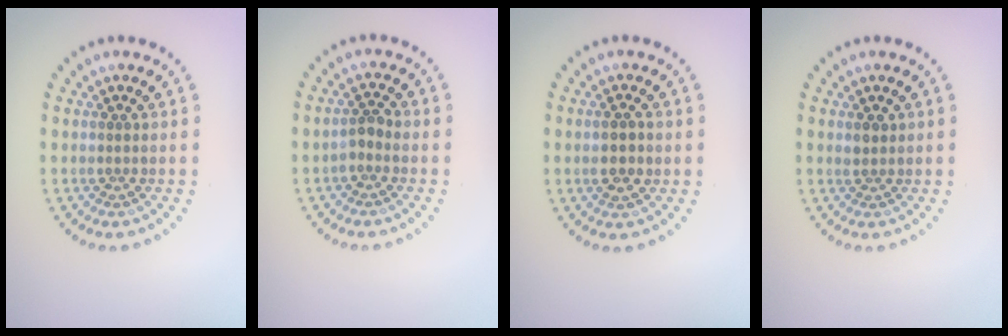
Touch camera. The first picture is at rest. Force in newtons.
{"total": 1.3, "press": 1.0, "slide": 0.7}
{"total": 1.6, "press": 1.6, "slide": 0.2}
{"total": 1.0, "press": 0.9, "slide": 0.4}